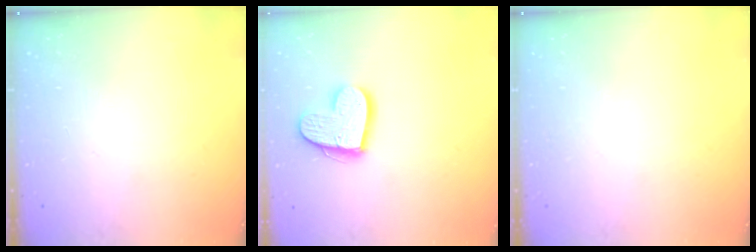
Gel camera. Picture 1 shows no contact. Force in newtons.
{"total": 13.9, "press": 13.9, "slide": 0.8}
{"total": 0.0}